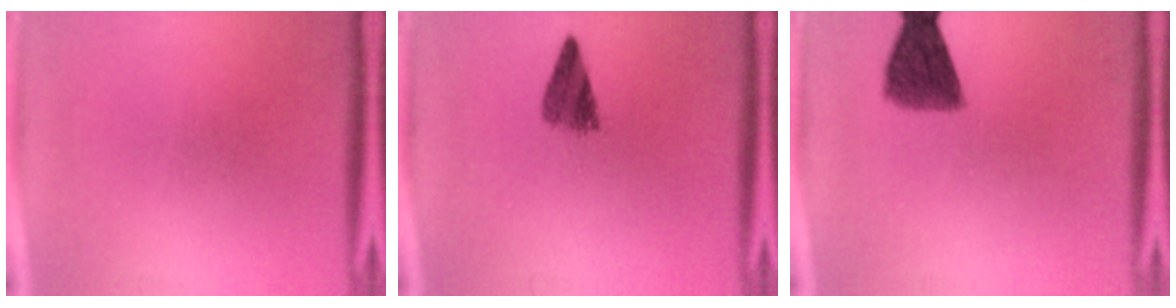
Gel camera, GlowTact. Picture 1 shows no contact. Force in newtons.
{"total": 3.9}
{"total": 7.0}